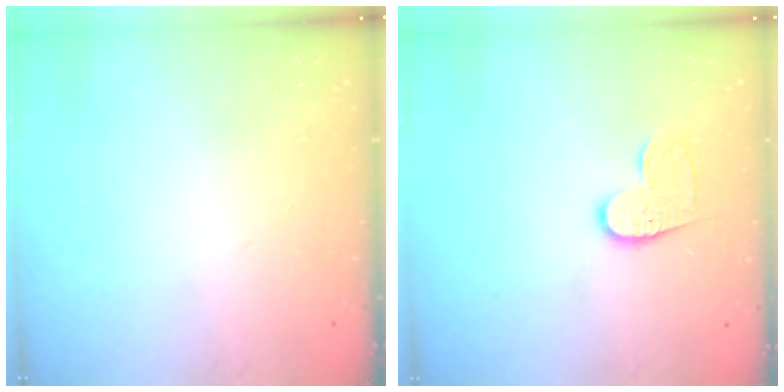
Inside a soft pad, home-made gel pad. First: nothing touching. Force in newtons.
{"total": 9.2, "press": 9.2, "slide": 0.3}